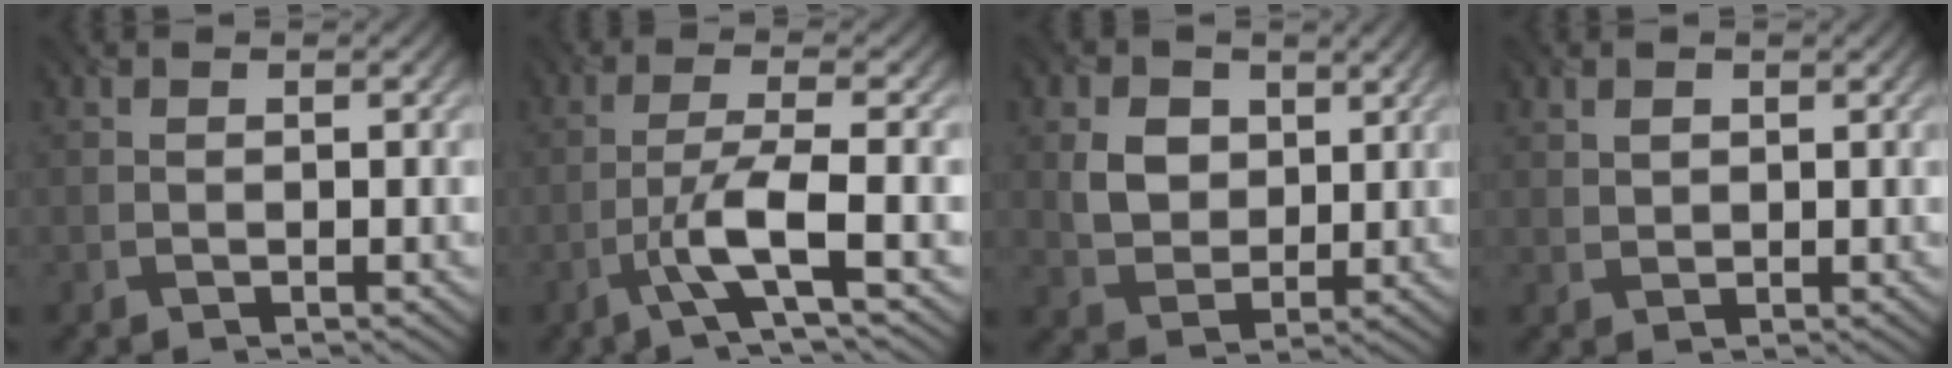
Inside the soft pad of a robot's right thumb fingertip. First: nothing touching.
{"total": 5.9, "force": [-2.4, 0.8, 5.3], "torque": [-0.100, 0.010, -0.059]}
{"total": 5.8, "force": [2.1, 4.4, 3.1], "torque": [-0.078, -0.004, 0.038]}
{"total": 1.5, "force": [0.9, 1.0, 0.7], "torque": [-0.018, -0.001, 0.021]}